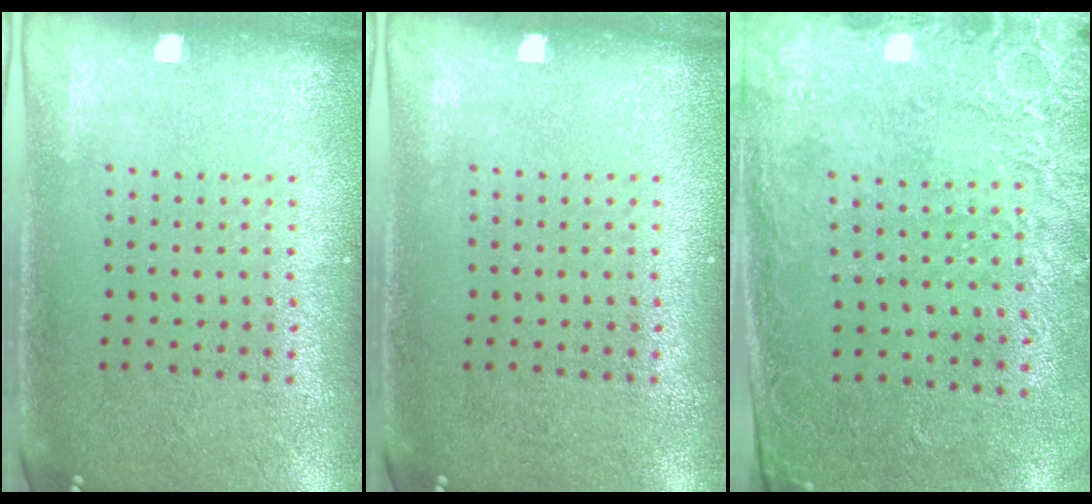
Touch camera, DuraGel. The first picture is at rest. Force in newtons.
{"total": 0.0}
{"total": 2.6, "press": 2.0, "slide": 1.7}